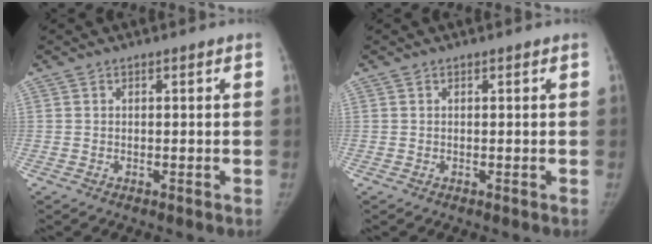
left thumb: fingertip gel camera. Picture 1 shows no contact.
{"total": 0.0}